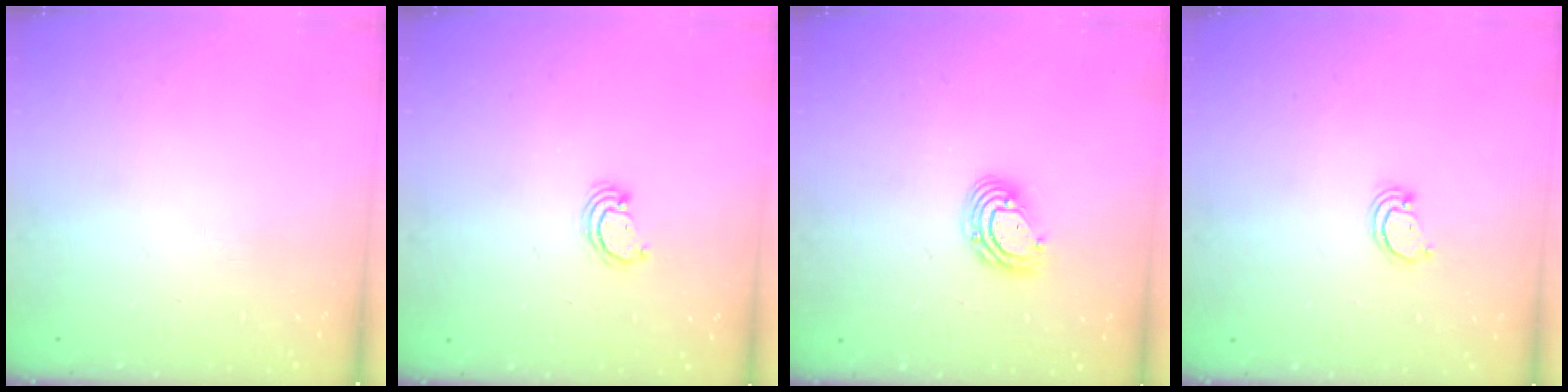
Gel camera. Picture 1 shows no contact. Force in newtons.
{"total": 2.6, "press": 2.6, "slide": 0.3}
{"total": 8.0, "press": 7.8, "slide": 1.5}
{"total": 2.4, "press": 2.4, "slide": 0.2}